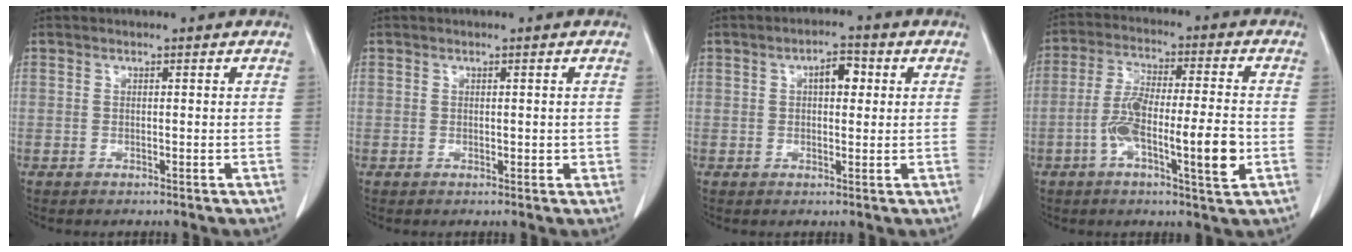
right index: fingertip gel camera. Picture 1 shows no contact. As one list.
[{"total": 1.3, "force": [0.1, 0.7, 1.1], "torque": [-0.014, -0.002, 0.004]}, {"total": 4.0, "force": [1.0, 1.8, 3.4], "torque": [-0.053, 0.012, 0.014]}, {"total": 12.0, "force": [-3.3, 1.7, 11.4], "torque": [-0.203, 0.005, -0.057]}]